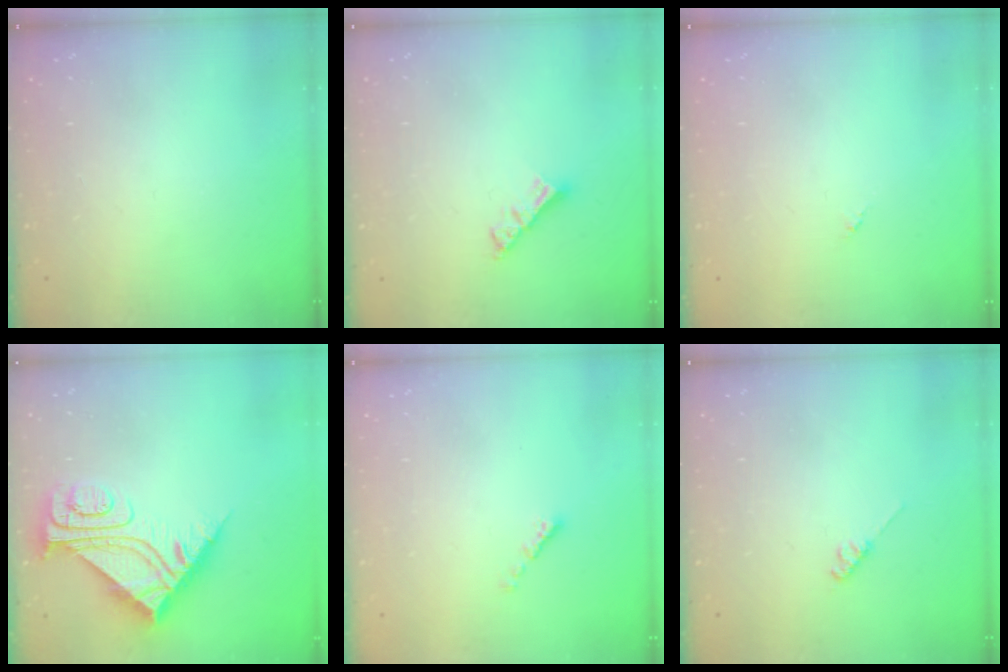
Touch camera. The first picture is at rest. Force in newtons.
{"total": 4.8, "press": 4.8, "slide": 0.5}
{"total": 0.0}
{"total": 10.7, "press": 10.7, "slide": 1.0}
{"total": 0.0}
{"total": 2.6, "press": 2.5, "slide": 0.4}